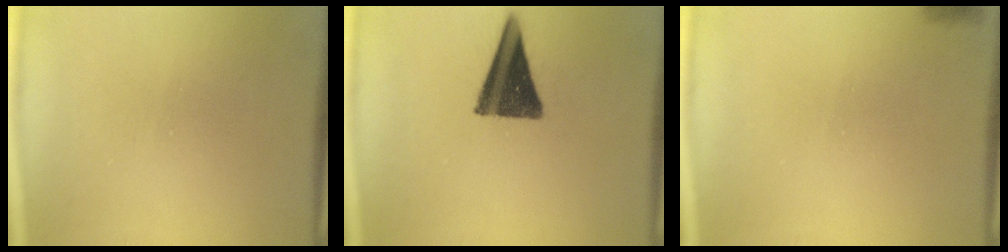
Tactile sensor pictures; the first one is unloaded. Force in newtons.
{"total": 14.4}
{"total": 2.9}